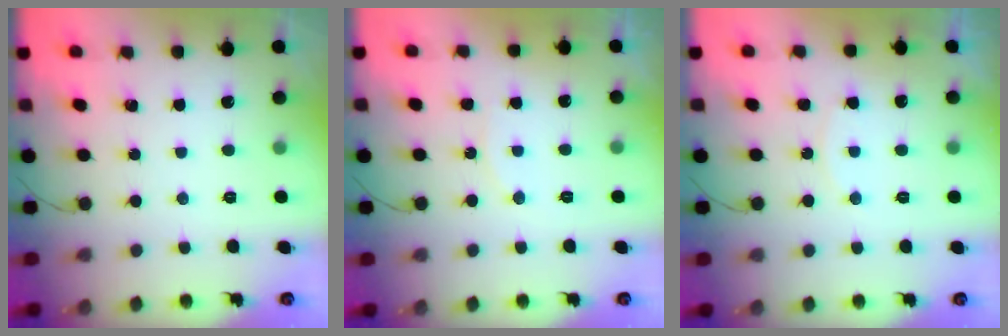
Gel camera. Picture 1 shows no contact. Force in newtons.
{"total": 6.5, "press": 6.2, "slide": 2.1}
{"total": 5.9, "press": 5.9, "slide": 0.4}